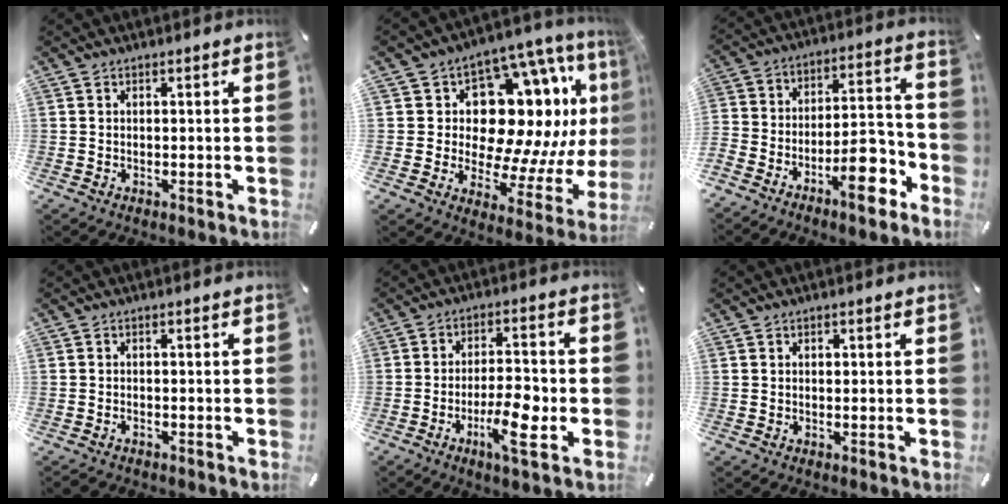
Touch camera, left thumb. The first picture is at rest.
{"total": 18.3, "force": [5.2, 12.6, 12.2], "torque": [-0.176, -0.066, 0.098]}
{"total": 14.0, "force": [-9.6, 6.4, 8.0], "torque": [-0.086, 0.069, -0.164]}
{"total": 1.4, "force": [-1.1, 0.6, 0.5], "torque": [-0.018, 0.002, -0.027]}
{"total": 10.4, "force": [-4.1, 3.4, 8.9], "torque": [-0.150, 0.009, -0.073]}
{"total": 0.6, "force": [0.1, 0.5, 0.3], "torque": [0.004, -0.002, 0.000]}